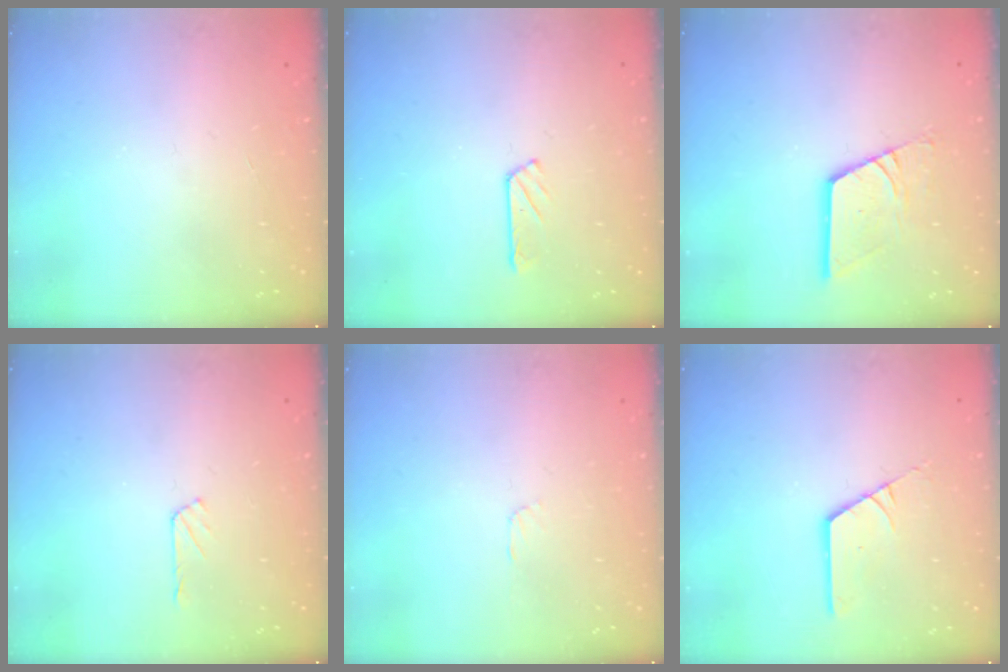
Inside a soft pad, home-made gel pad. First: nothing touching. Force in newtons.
{"total": 2.4, "press": 2.3, "slide": 0.3}
{"total": 12.6, "press": 12.5, "slide": 1.3}
{"total": 4.2, "press": 4.1, "slide": 0.4}
{"total": 2.9, "press": 2.9, "slide": 0.4}
{"total": 2.9, "press": 2.9, "slide": 0.1}